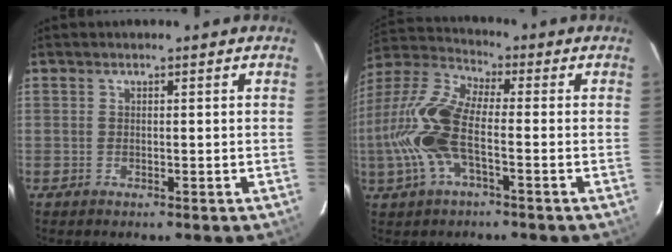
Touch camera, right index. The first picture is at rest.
{"total": 14.6, "force": [-3.1, 5.1, 13.3], "torque": [-0.293, 0.004, -0.068]}